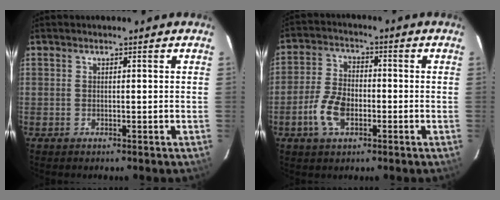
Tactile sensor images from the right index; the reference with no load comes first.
{"total": 7.8, "force": [-2.8, 4.5, 5.7], "torque": [-0.124, 0.006, -0.050]}